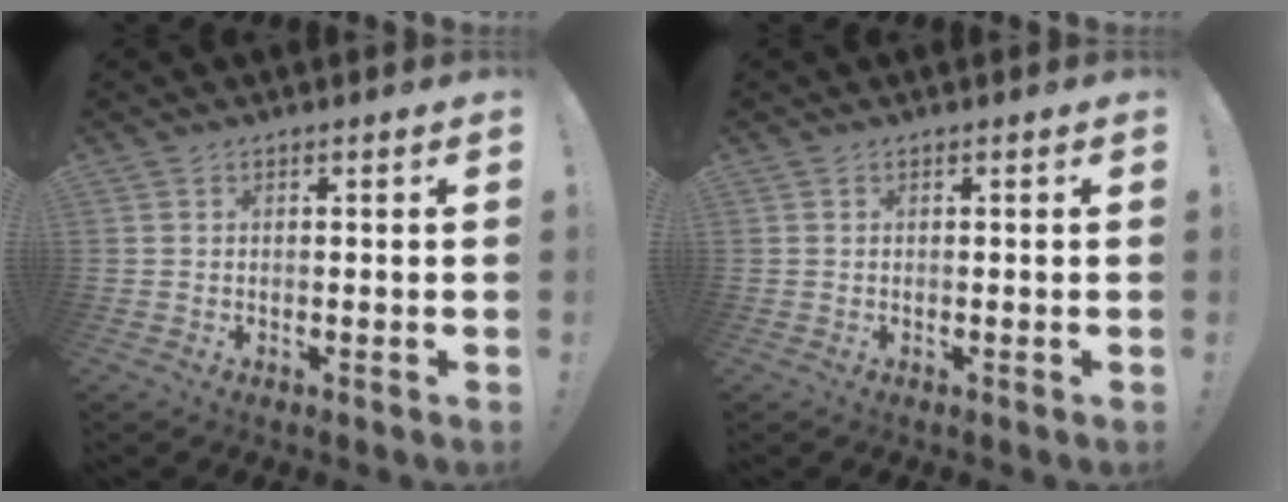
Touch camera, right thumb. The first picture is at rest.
{"total": 0.0}